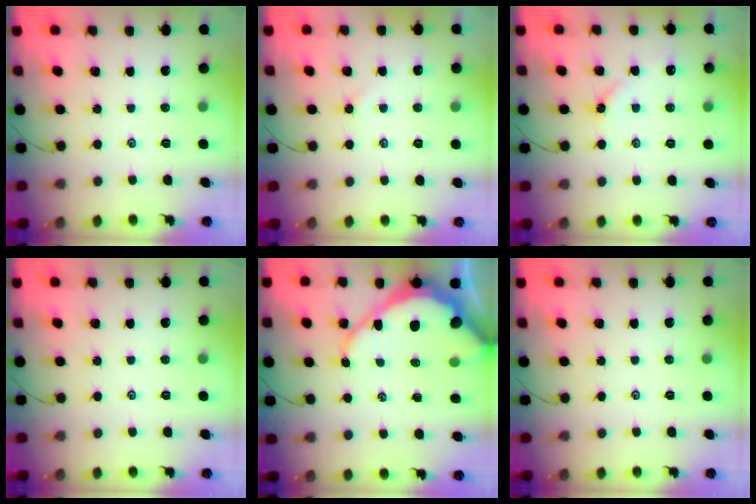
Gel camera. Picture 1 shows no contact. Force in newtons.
{"total": 1.3, "press": 1.3, "slide": 0.3}
{"total": 3.3, "press": 3.2, "slide": 0.6}
{"total": 0.0}
{"total": 12.4, "press": 12.3, "slide": 1.4}
{"total": 0.0}